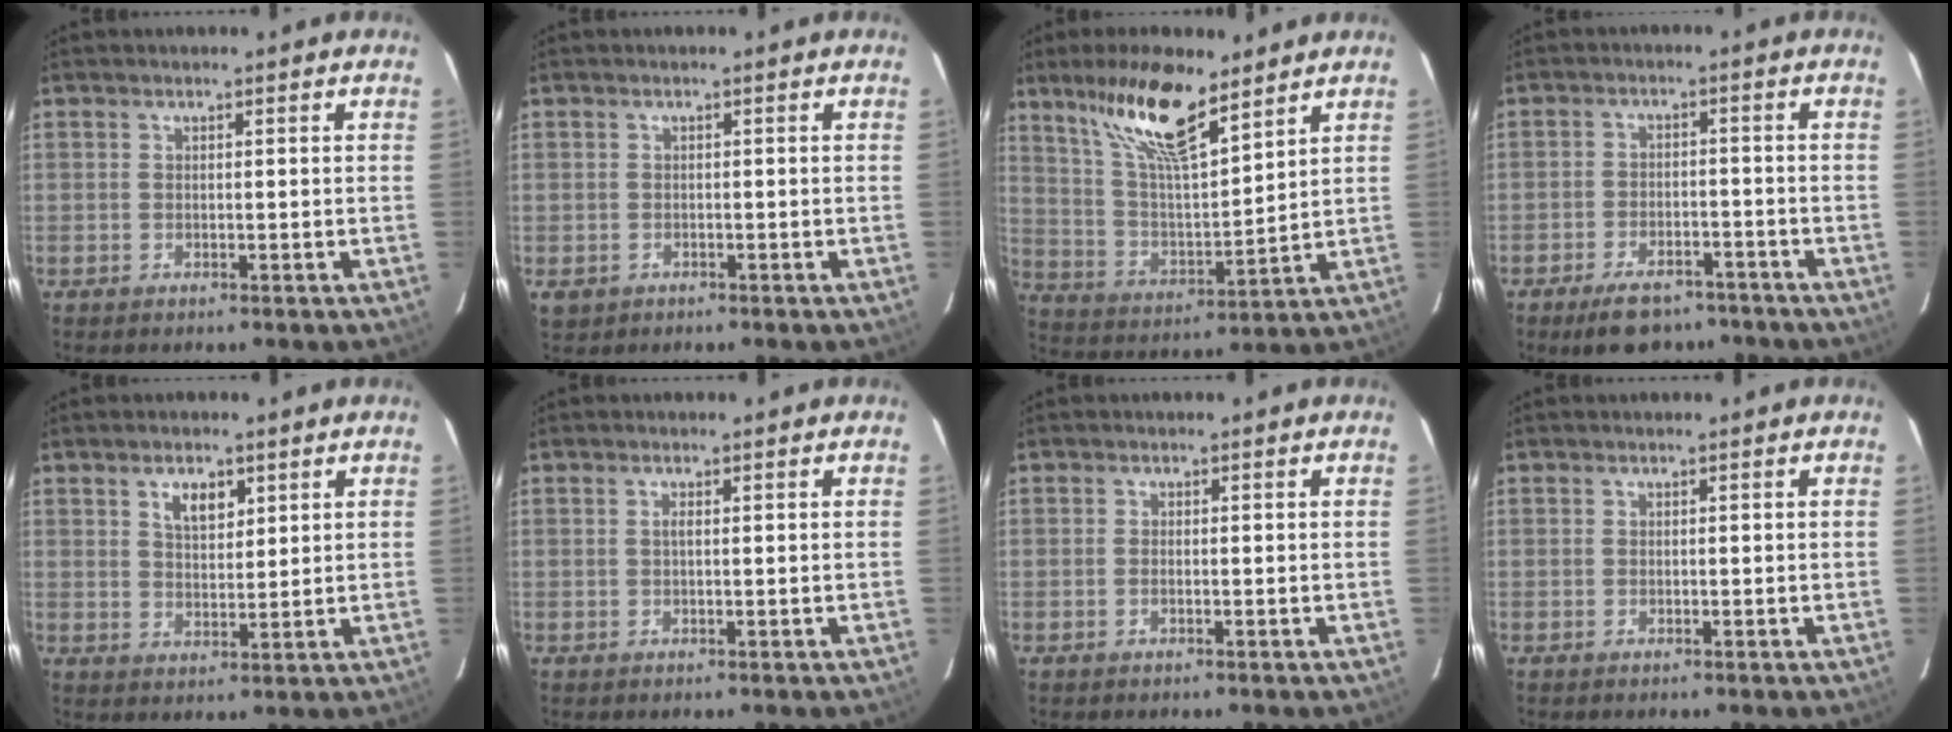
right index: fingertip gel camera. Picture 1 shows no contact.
{"total": 2.5, "force": [-0.7, 2.3, 0.7], "torque": [-0.016, -0.003, -0.009]}
{"total": 15.8, "force": [10.8, 4.2, 10.7], "torque": [-0.198, 0.014, 0.210]}
{"total": 10.0, "force": [-7.7, 4.6, 4.3], "torque": [-0.097, 0.006, -0.109]}
{"total": 4.8, "force": [2.5, 2.5, 3.3], "torque": [-0.053, 0.006, 0.046]}
{"total": 0.8, "force": [0.2, 0.0, 0.7], "torque": [-0.015, 0.002, 0.002]}
{"total": 0.6, "force": [-0.2, 0.2, 0.5], "torque": [-0.012, 0.000, -0.005]}
{"total": 0.0}